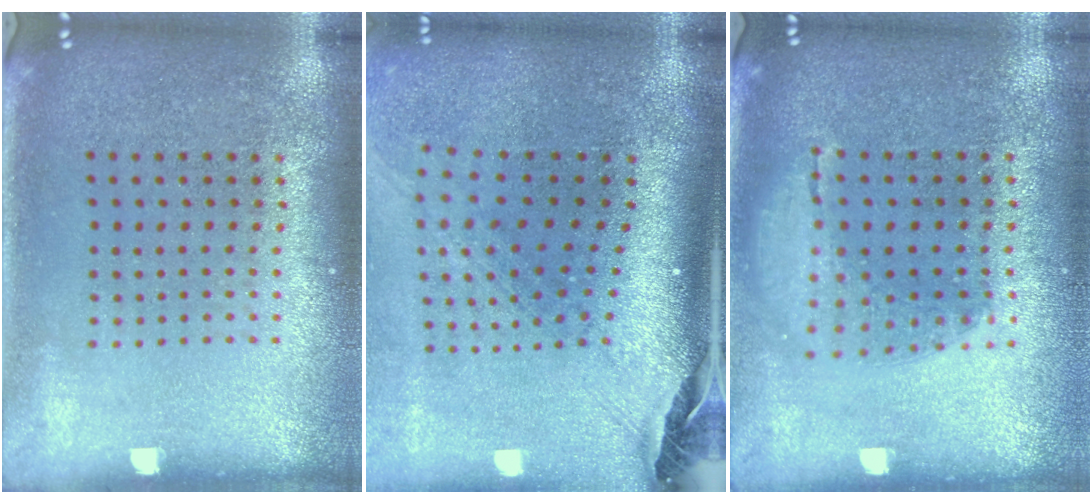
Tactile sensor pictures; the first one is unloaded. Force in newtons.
{"total": 2.7, "press": 1.9, "slide": 1.9}
{"total": 1.3, "press": 1.1, "slide": 0.6}